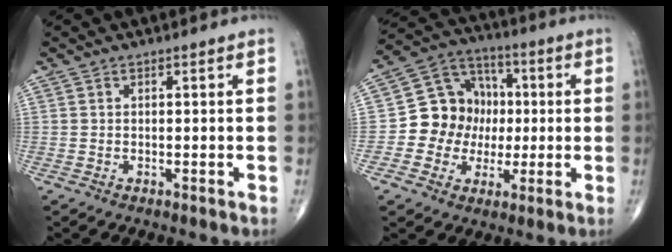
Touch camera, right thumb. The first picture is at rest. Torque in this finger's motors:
{"motor_torque": [0.52, 0.48, 0.60, -0.08, 0.02]}